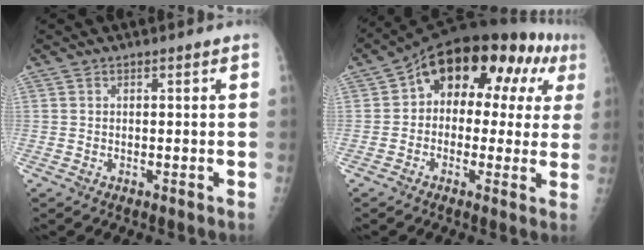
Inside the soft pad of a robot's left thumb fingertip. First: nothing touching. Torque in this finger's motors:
{"motor_torque": [0.88, 1.58, 0.35, -0.22, 0.11]}